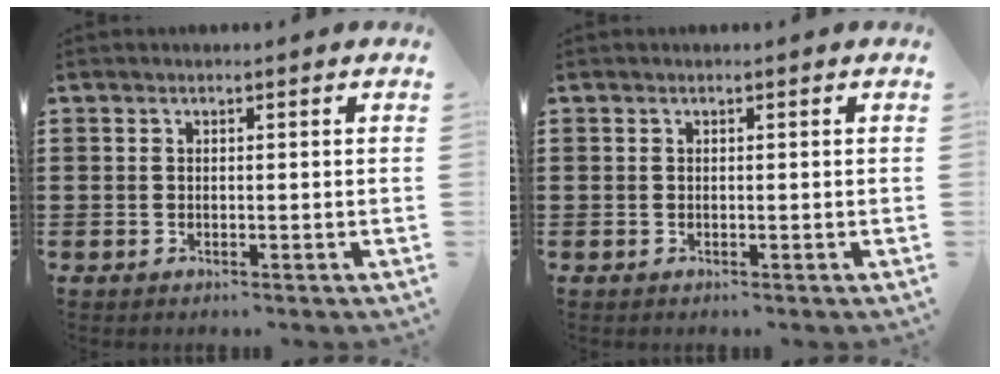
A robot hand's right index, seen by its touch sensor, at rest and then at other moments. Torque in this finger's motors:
{"motor_torque": [0.00, 0.01, 0.00, 0.00]}